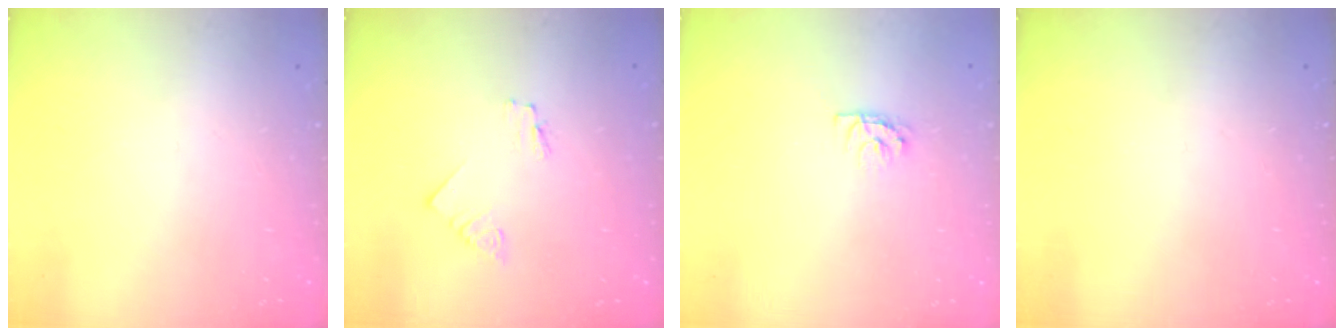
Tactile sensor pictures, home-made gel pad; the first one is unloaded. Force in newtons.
{"total": 1.2, "press": 1.2, "slide": 0.1}
{"total": 3.9, "press": 3.9, "slide": 0.3}
{"total": 0.0}